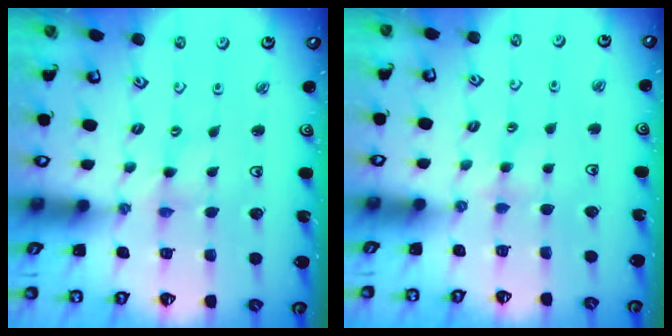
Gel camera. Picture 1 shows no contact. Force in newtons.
{"total": 3.2, "press": 3.1, "slide": 0.6}